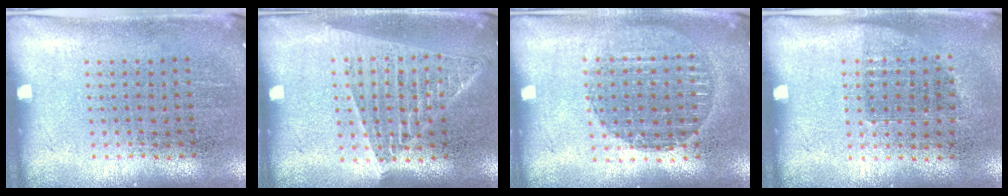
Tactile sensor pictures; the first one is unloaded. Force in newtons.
{"total": 1.5, "press": 1.4, "slide": 0.6}
{"total": 1.6, "press": 1.5, "slide": 0.7}
{"total": 0.7, "press": 0.7, "slide": 0.3}